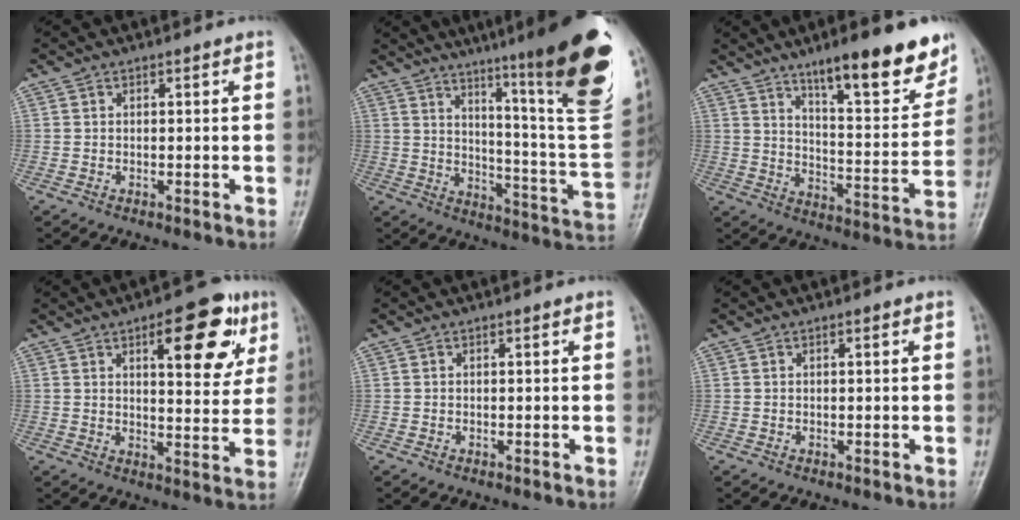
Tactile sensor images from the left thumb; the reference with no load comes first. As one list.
[{"total": 27.1, "force": [16.3, 2.5, 21.5], "torque": [-0.270, -0.083, 0.235]}, {"total": 17.5, "force": [11.8, 4.1, 12.3], "torque": [-0.139, -0.070, 0.182]}, {"total": 13.9, "force": [6.2, 5.5, 11.1], "torque": [-0.106, -0.020, 0.079]}, {"total": 0.0}, {"total": 0.7, "force": [0.2, 0.1, 0.7], "torque": [-0.014, 0.002, 0.003]}]